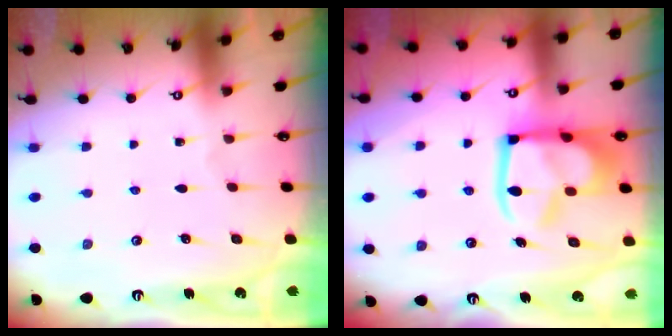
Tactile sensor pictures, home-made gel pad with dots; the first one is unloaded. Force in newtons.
{"total": 17.4, "press": 17.3, "slide": 2.2}